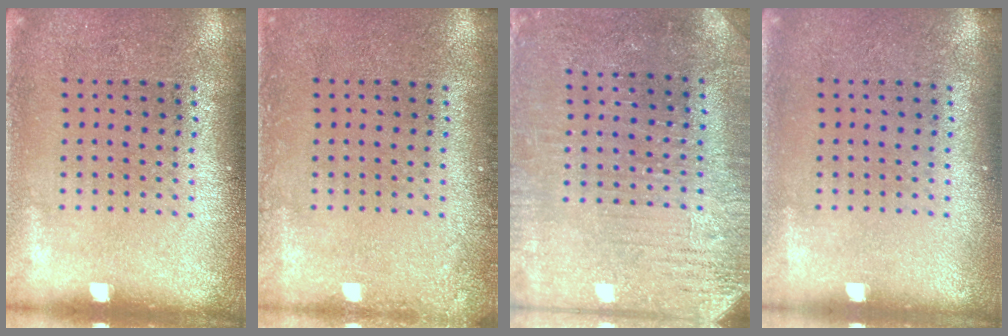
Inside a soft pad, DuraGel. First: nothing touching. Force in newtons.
{"total": 1.1, "press": 1.1, "slide": 0.1}
{"total": 3.0, "press": 2.9, "slide": 0.7}
{"total": 0.0}